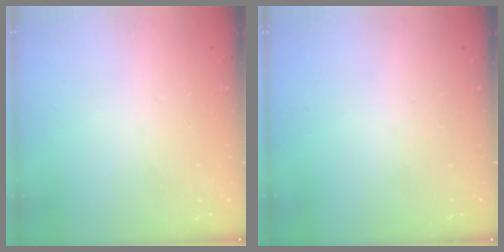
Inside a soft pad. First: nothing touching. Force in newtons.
{"total": 0.0}